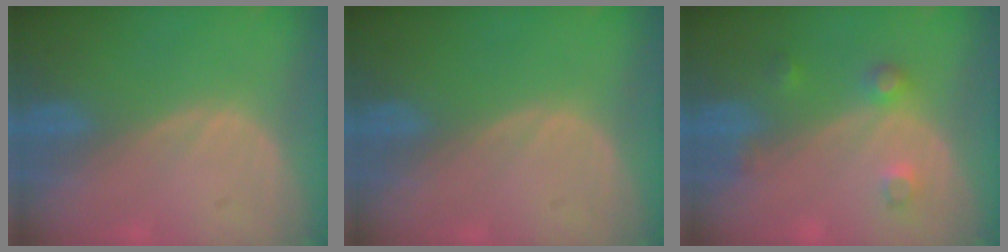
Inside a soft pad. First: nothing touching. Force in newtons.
{"total": 0.0}
{"total": 3.5, "press": 3.3, "slide": 1.2}